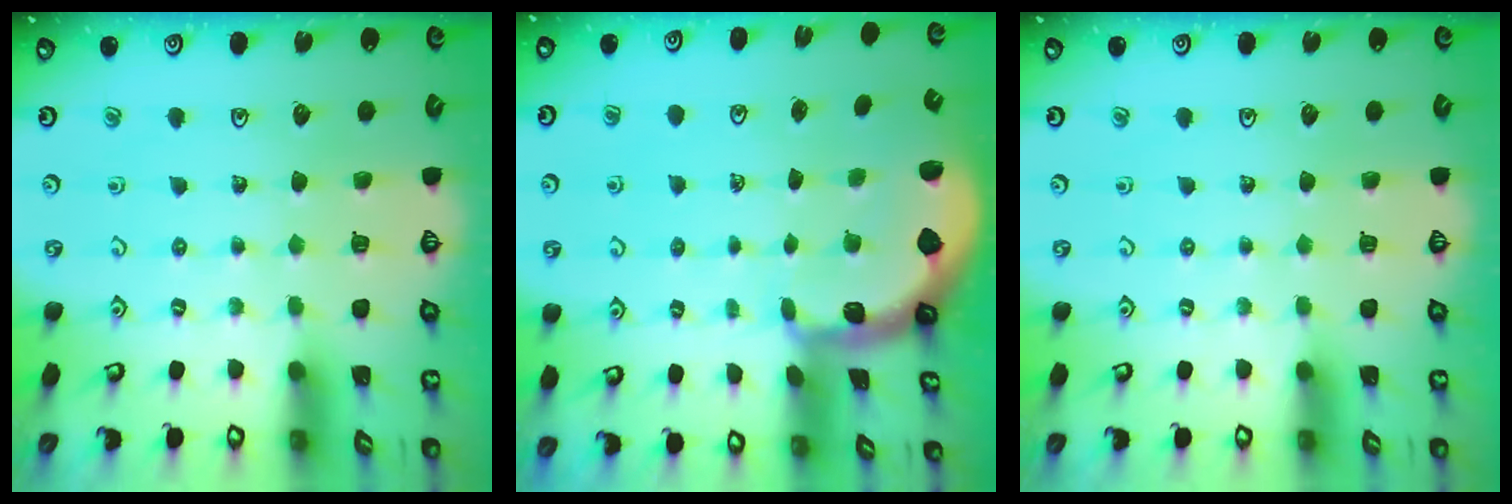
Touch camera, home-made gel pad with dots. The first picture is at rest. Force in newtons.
{"total": 1.0, "press": 0.9, "slide": 0.4}
{"total": 0.0}